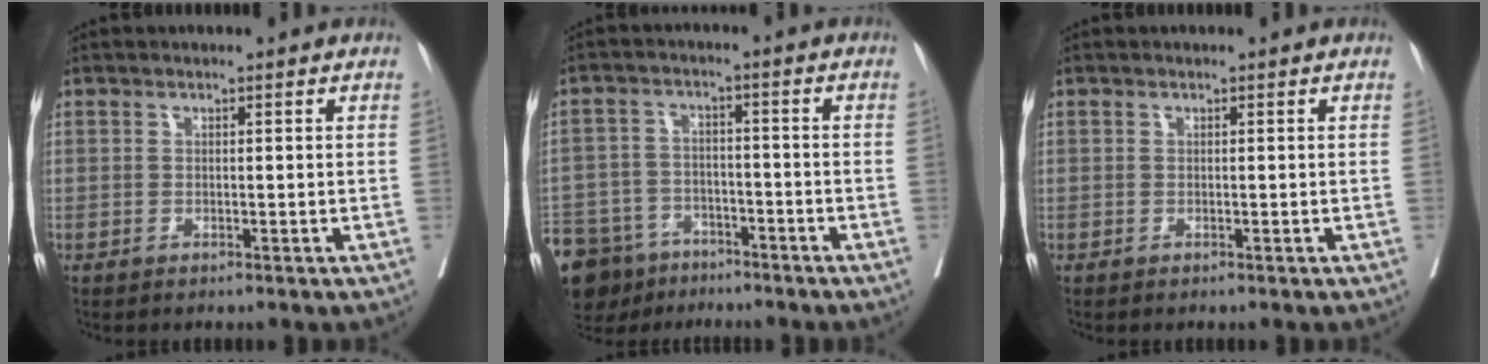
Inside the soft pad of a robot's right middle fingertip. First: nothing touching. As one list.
[{"total": 14.1, "force": [-10.4, 8.4, 4.4], "torque": [-0.110, 0.003, -0.160]}, {"total": 0.0}]